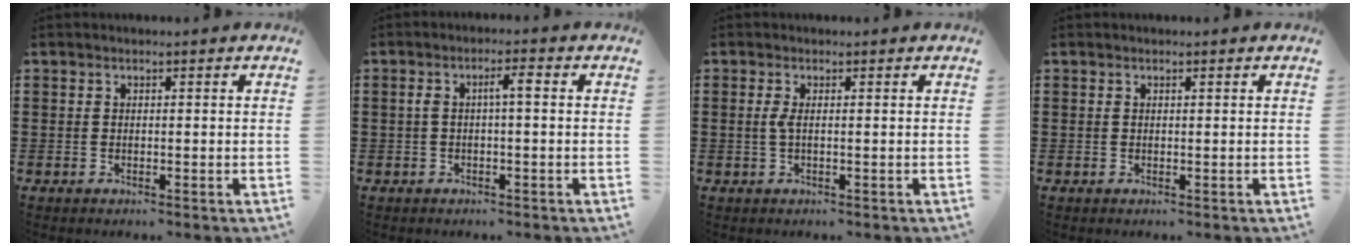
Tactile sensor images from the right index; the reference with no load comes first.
{"total": 2.8, "force": [0.0, 0.5, 2.8], "torque": [-0.054, 0.007, -0.004]}
{"total": 1.6, "force": [-0.1, 0.2, 1.6], "torque": [-0.033, -0.002, -0.002]}
{"total": 0.0}